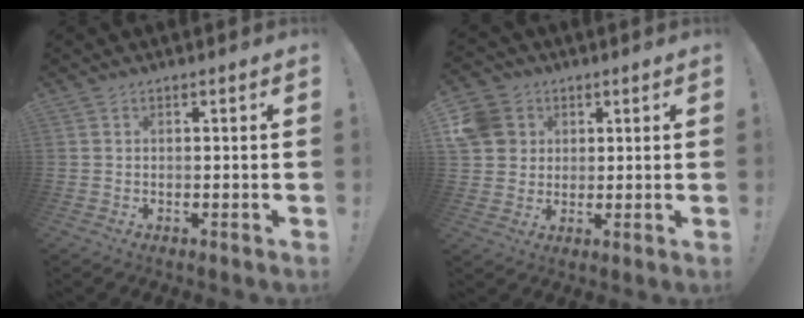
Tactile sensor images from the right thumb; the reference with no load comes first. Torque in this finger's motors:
{"motor_torque": [1.44, 1.46, 0.48, 0.39, 0.10]}